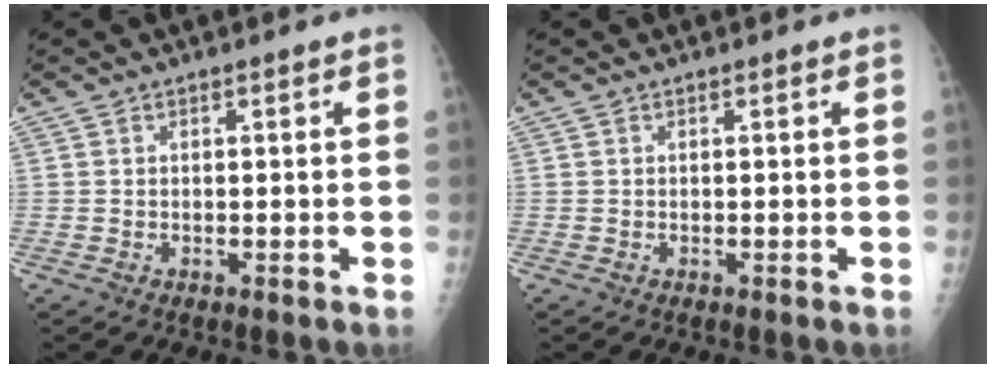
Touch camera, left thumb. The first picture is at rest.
{"total": 0.0}